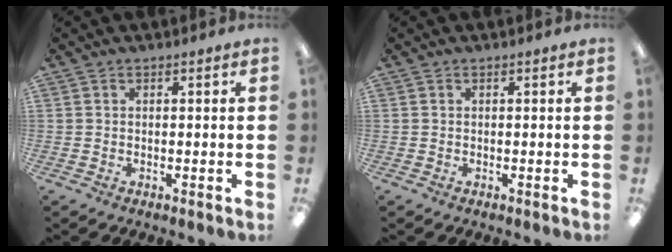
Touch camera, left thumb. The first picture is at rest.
{"total": 0.0}